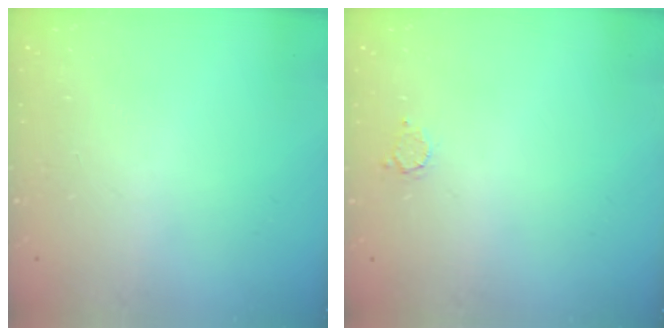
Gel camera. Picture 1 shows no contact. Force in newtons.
{"total": 2.2, "press": 2.2, "slide": 0.2}